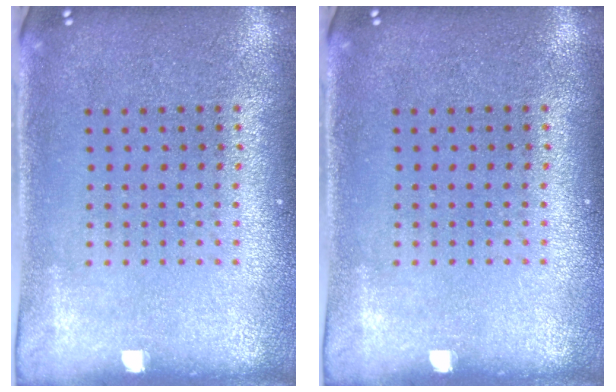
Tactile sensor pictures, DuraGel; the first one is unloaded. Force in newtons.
{"total": 0.0}